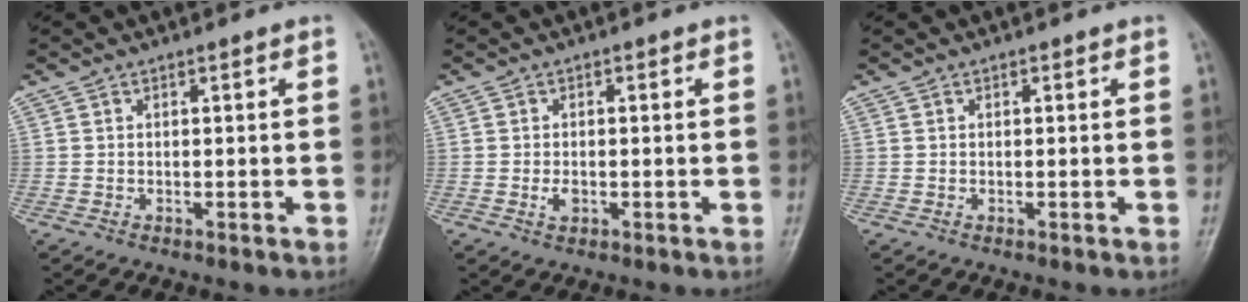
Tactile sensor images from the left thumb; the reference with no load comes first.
{"total": 1.9, "force": [-0.5, 1.3, 1.3], "torque": [-0.019, 0.000, -0.009]}
{"total": 0.0}